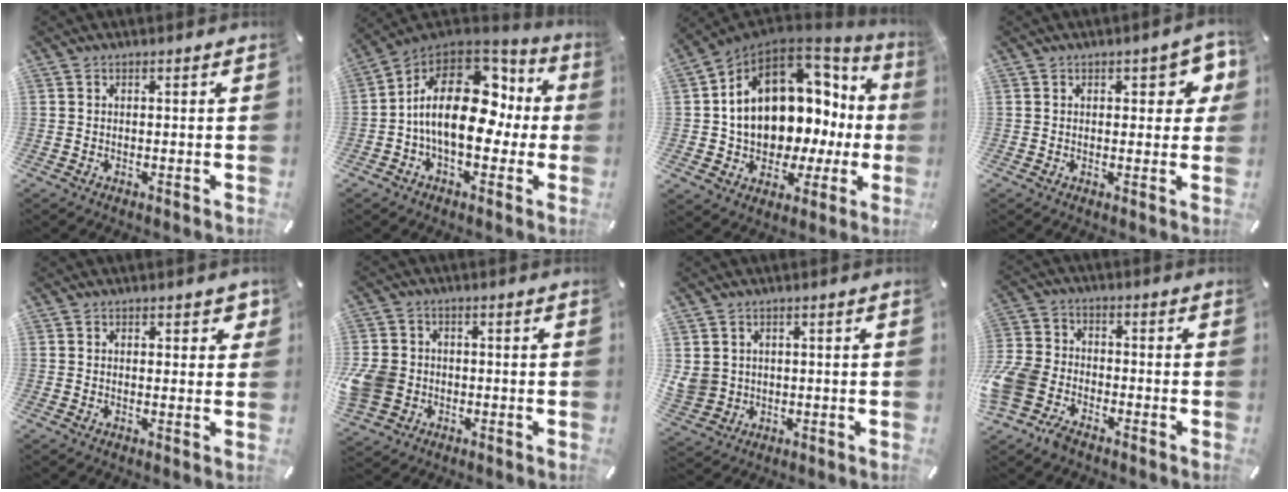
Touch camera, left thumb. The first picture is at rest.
{"total": 22.3, "force": [1.2, 12.9, 18.1], "torque": [-0.311, 0.004, 0.028]}
{"total": 16.3, "force": [3.3, 12.1, 10.3], "torque": [-0.174, -0.035, 0.061]}
{"total": 6.0, "force": [2.0, 3.0, 4.8], "torque": [-0.055, -0.002, 0.027]}
{"total": 2.2, "force": [0.9, 1.3, 1.5], "torque": [-0.007, -0.003, 0.009]}
{"total": 7.9, "force": [-1.6, 7.1, 3.0], "torque": [-0.082, 0.014, -0.029]}
{"total": 5.2, "force": [1.1, 5.0, 0.8], "torque": [-0.031, -0.001, 0.020]}
{"total": 10.1, "force": [-6.5, 6.4, 4.2], "torque": [-0.098, 0.037, -0.124]}